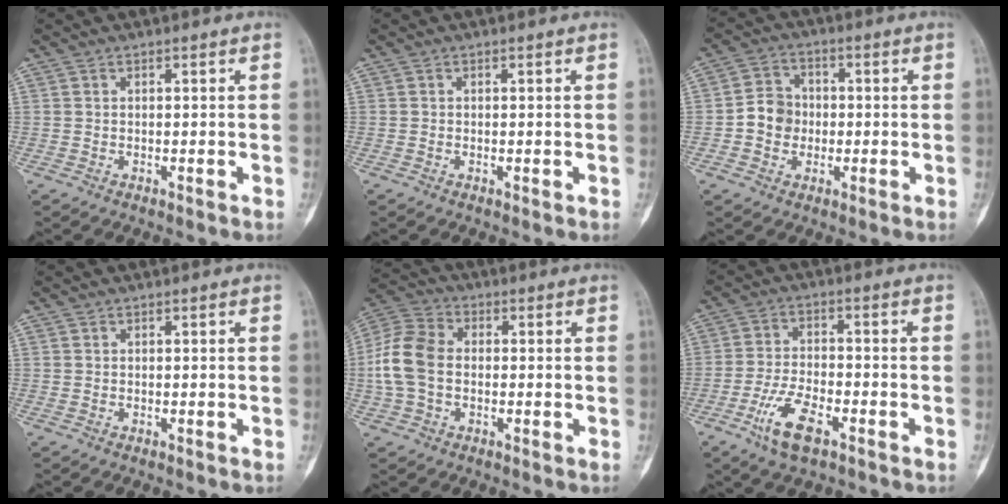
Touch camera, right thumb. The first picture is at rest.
{"total": 0.0}
{"total": 6.5, "force": [-0.9, 5.8, 2.7], "torque": [-0.020, 0.017, -0.026]}
{"total": 0.0}
{"total": 10.3, "force": [-0.5, 7.2, 7.3], "torque": [-0.154, 0.026, -0.019]}
{"total": 8.4, "force": [-4.4, 3.4, 6.3], "torque": [-0.126, 0.014, -0.083]}